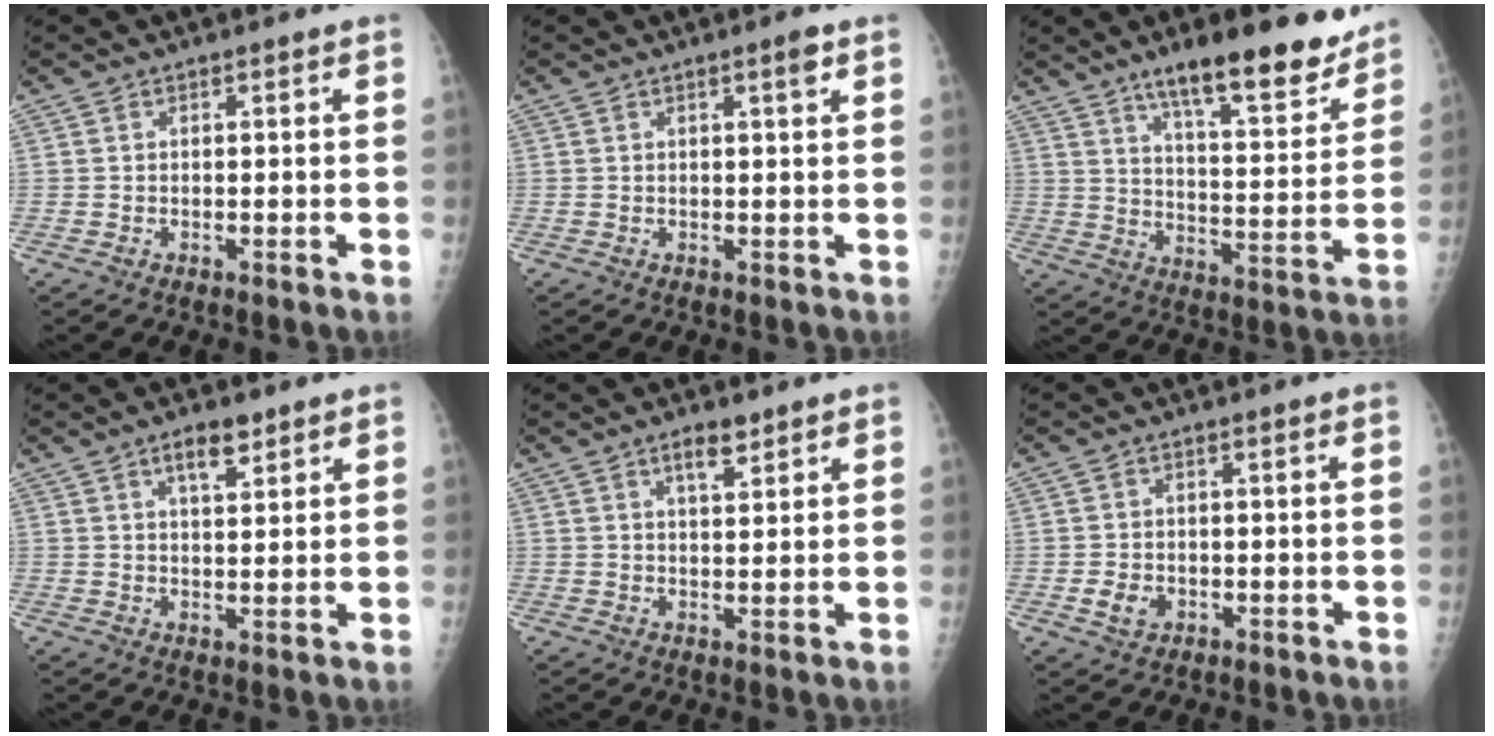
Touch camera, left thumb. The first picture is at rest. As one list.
[{"total": 1.7, "force": [0.9, 0.2, 1.4], "torque": [-0.022, -0.003, 0.013]}, {"total": 17.6, "force": [12.9, 4.6, 11.1], "torque": [-0.123, -0.076, 0.199]}, {"total": 4.9, "force": [3.1, 2.0, 3.2], "torque": [-0.034, -0.018, 0.051]}, {"total": 3.9, "force": [2.6, 1.5, 2.5], "torque": [-0.024, -0.016, 0.044]}, {"total": 3.0, "force": [-1.0, 2.3, 1.6], "torque": [-0.019, 0.003, -0.009]}]